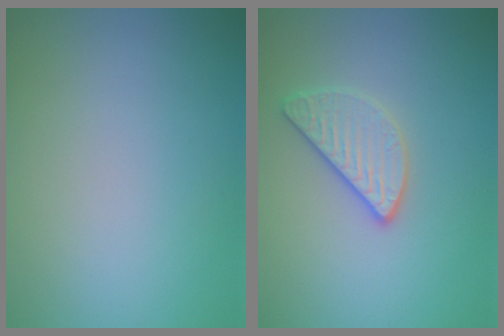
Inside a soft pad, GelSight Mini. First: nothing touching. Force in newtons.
{"total": 2.6, "press": 2.5, "slide": 0.7}